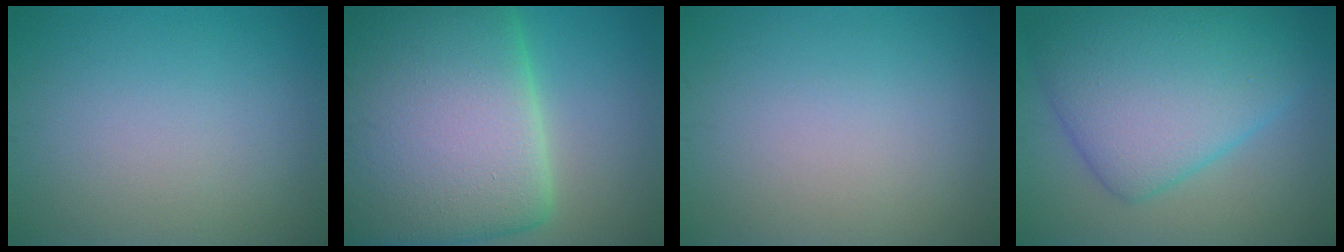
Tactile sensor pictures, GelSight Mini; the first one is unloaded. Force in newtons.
{"total": 21.4, "press": 21.4, "slide": 0.8}
{"total": 0.0}
{"total": 9.7, "press": 9.7, "slide": 0.2}